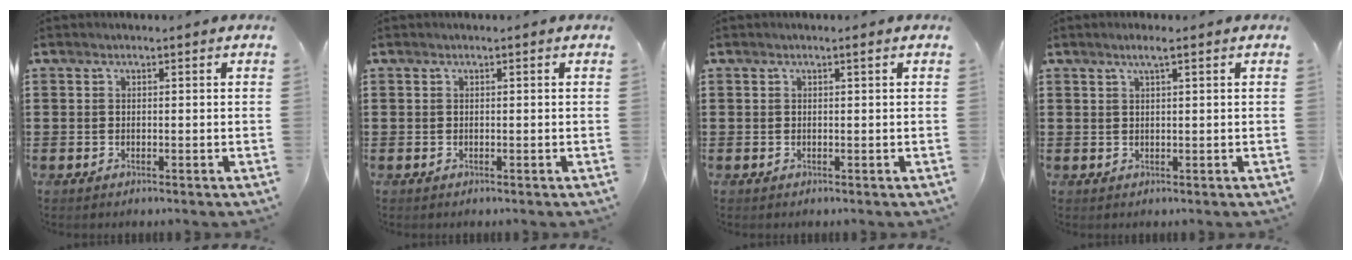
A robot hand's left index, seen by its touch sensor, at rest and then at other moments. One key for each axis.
{"total": 0.0}
{"total": 0.6, "fx": 0.3, "fy": 0.0, "fz": 0.5, "tx": -0.008, "ty": -0.001, "tz": 0.005}
{"total": 1.8, "fx": 1.0, "fy": 0.0, "fz": 1.5, "tx": -0.029, "ty": 0.001, "tz": 0.017}